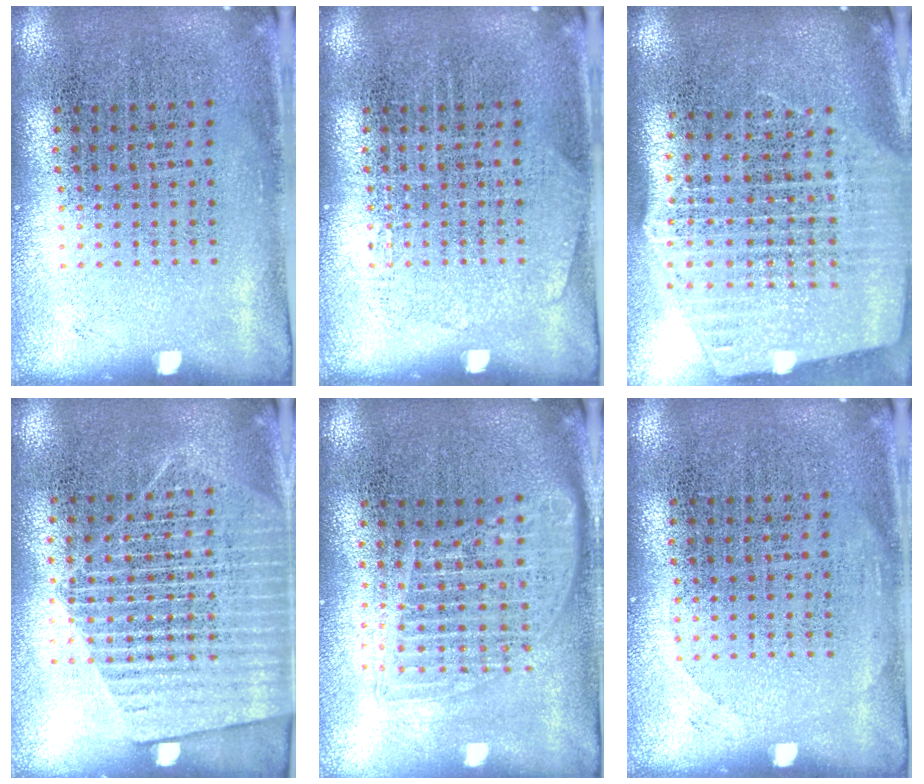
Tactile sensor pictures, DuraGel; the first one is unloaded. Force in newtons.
{"total": 0.6, "press": 0.6, "slide": 0.1}
{"total": 2.6, "press": 2.3, "slide": 1.3}
{"total": 1.7, "press": 1.5, "slide": 0.8}
{"total": 1.6, "press": 1.4, "slide": 0.7}
{"total": 0.7, "press": 0.6, "slide": 0.1}